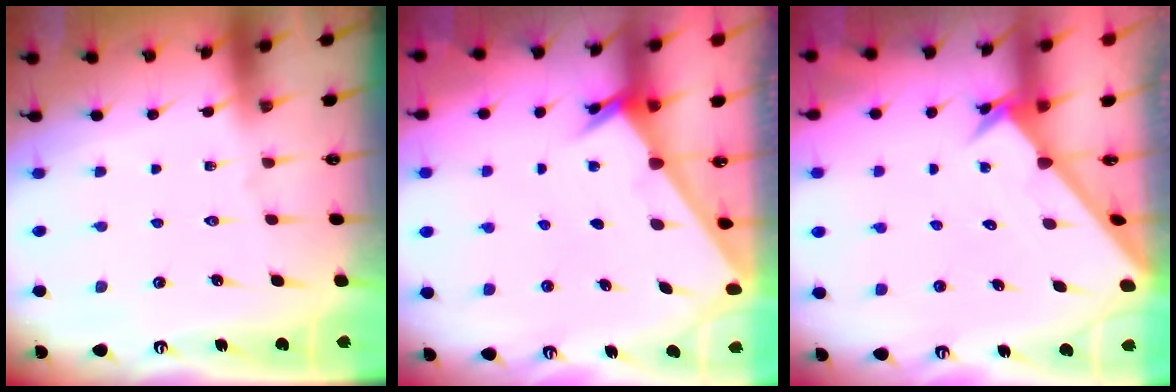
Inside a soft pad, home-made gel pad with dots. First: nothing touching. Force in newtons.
{"total": 2.3, "press": 2.3, "slide": 0.3}
{"total": 2.6, "press": 2.6, "slide": 0.2}